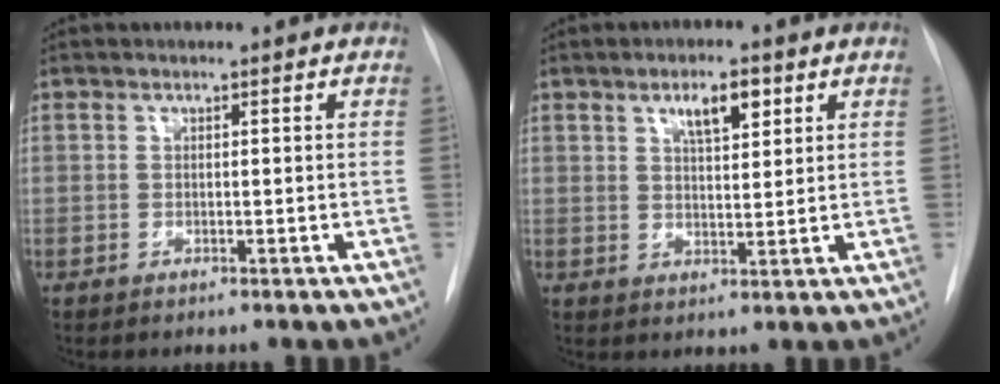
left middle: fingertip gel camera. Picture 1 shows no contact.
{"total": 5.1, "force": [2.7, 1.7, 4.0], "torque": [-0.066, 0.001, 0.045]}